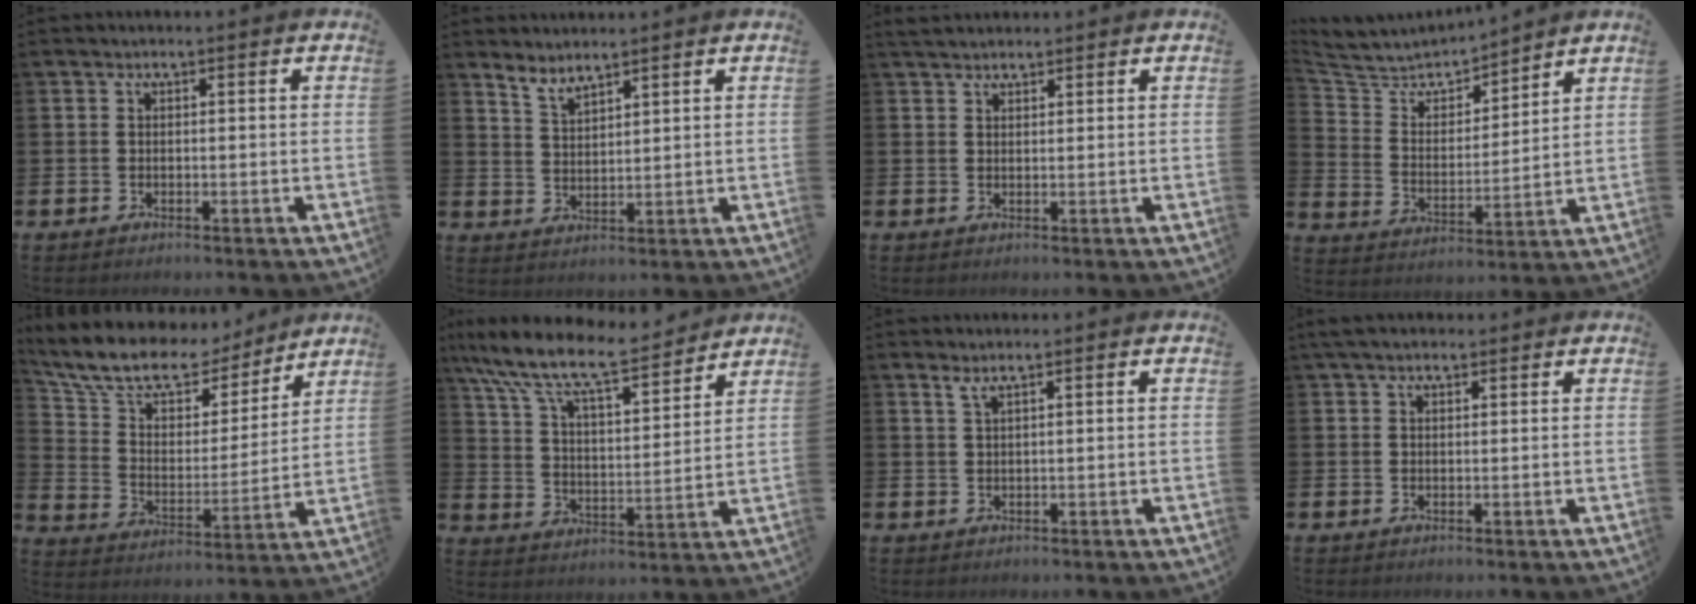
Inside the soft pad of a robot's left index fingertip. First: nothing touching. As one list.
[{"total": 3.3, "force": [3.3, 0.2, 0.4], "torque": [-0.017, -0.017, 0.060]}, {"total": 2.3, "force": [2.1, 0.7, 0.4], "torque": [0.002, -0.005, 0.037]}, {"total": 6.2, "force": [6.0, 1.5, 0.6], "torque": [-0.048, -0.049, 0.102]}, {"total": 12.0, "force": [10.3, 4.9, 3.7], "torque": [-0.111, -0.064, 0.180]}, {"total": 11.0, "force": [9.6, 2.4, 4.9], "torque": [-0.126, -0.061, 0.162]}, {"total": 1.3, "force": [1.0, 0.0, 0.8], "torque": [-0.017, 0.002, 0.017]}, {"total": 2.6, "force": [2.2, 1.0, 1.0], "torque": [-0.011, -0.002, 0.037]}]